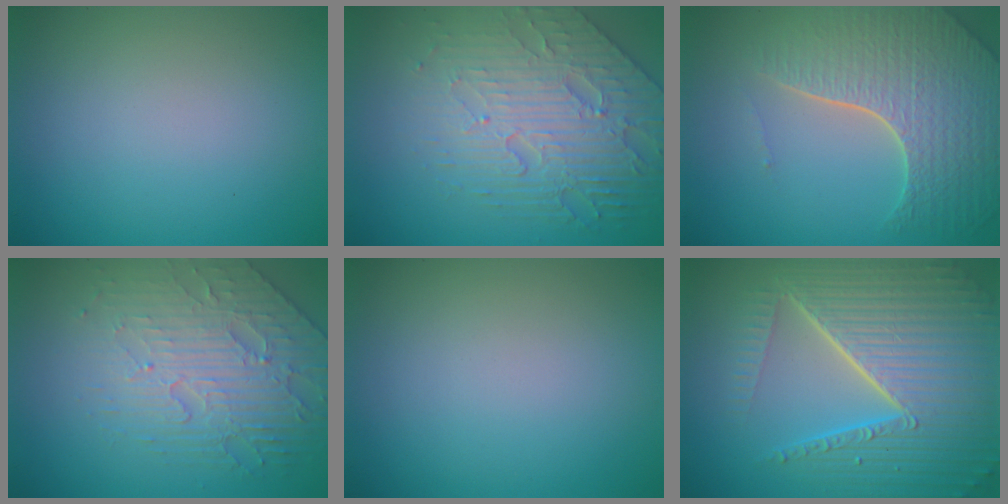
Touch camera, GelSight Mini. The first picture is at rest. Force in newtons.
{"total": 6.3, "press": 5.1, "slide": 3.7}
{"total": 7.7, "press": 5.6, "slide": 5.3}
{"total": 4.7, "press": 4.2, "slide": 2.2}
{"total": 0.0}
{"total": 10.1, "press": 6.4, "slide": 7.8}